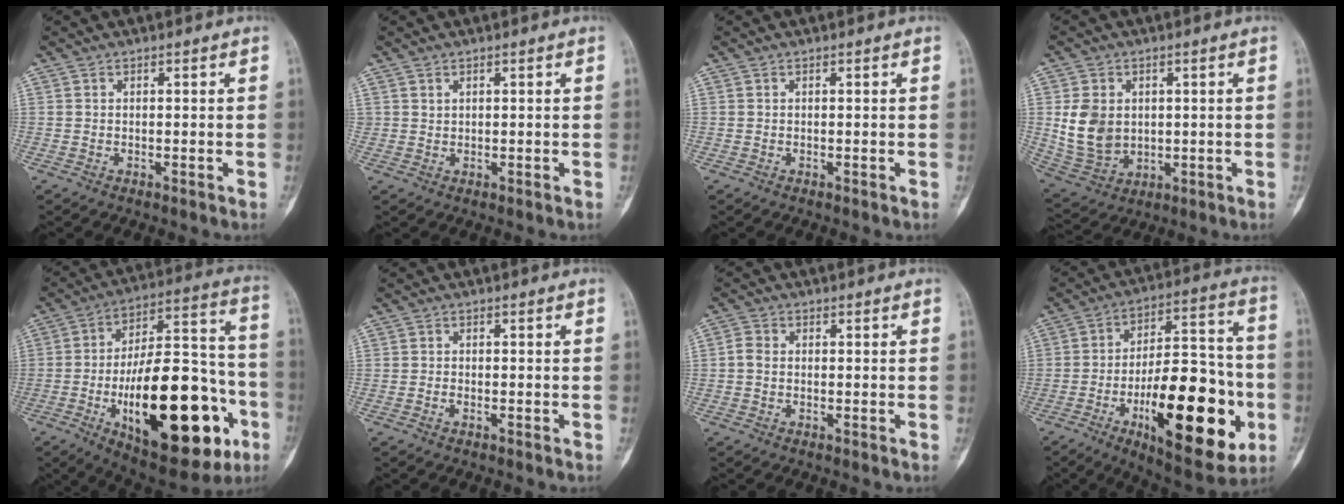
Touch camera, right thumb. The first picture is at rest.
{"total": 0.8, "force": [0.6, 0.4, 0.2], "torque": [0.002, -0.005, 0.011]}
{"total": 0.0}
{"total": 10.1, "force": [1.3, 7.9, 6.2], "torque": [-0.101, -0.008, 0.045]}
{"total": 32.9, "force": [-10.8, 13.9, 27.8], "torque": [-0.404, 0.040, -0.150]}
{"total": 0.7, "force": [-0.4, 0.4, 0.4], "torque": [-0.005, 0.003, -0.008]}
{"total": 2.1, "force": [-0.1, 1.6, 1.4], "torque": [-0.027, 0.005, -0.007]}
{"total": 28.1, "force": [-9.0, 11.2, 24.2], "torque": [-0.346, 0.031, -0.125]}